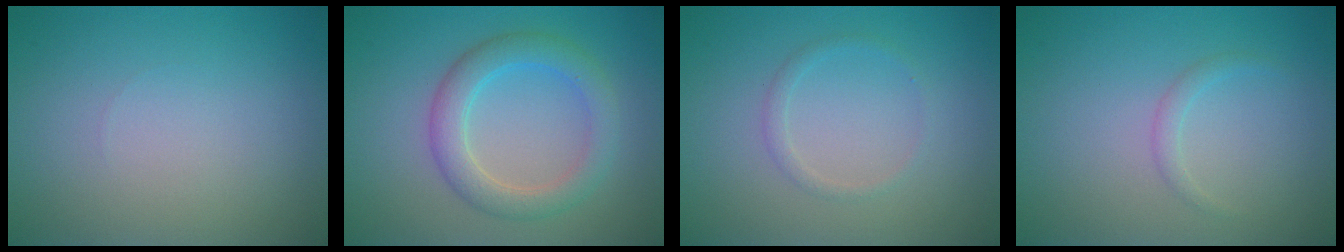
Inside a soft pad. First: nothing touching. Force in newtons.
{"total": 3.9, "press": 3.9, "slide": 0.2}
{"total": 1.0, "press": 1.0, "slide": 0.1}
{"total": 0.9, "press": 0.9, "slide": 0.1}